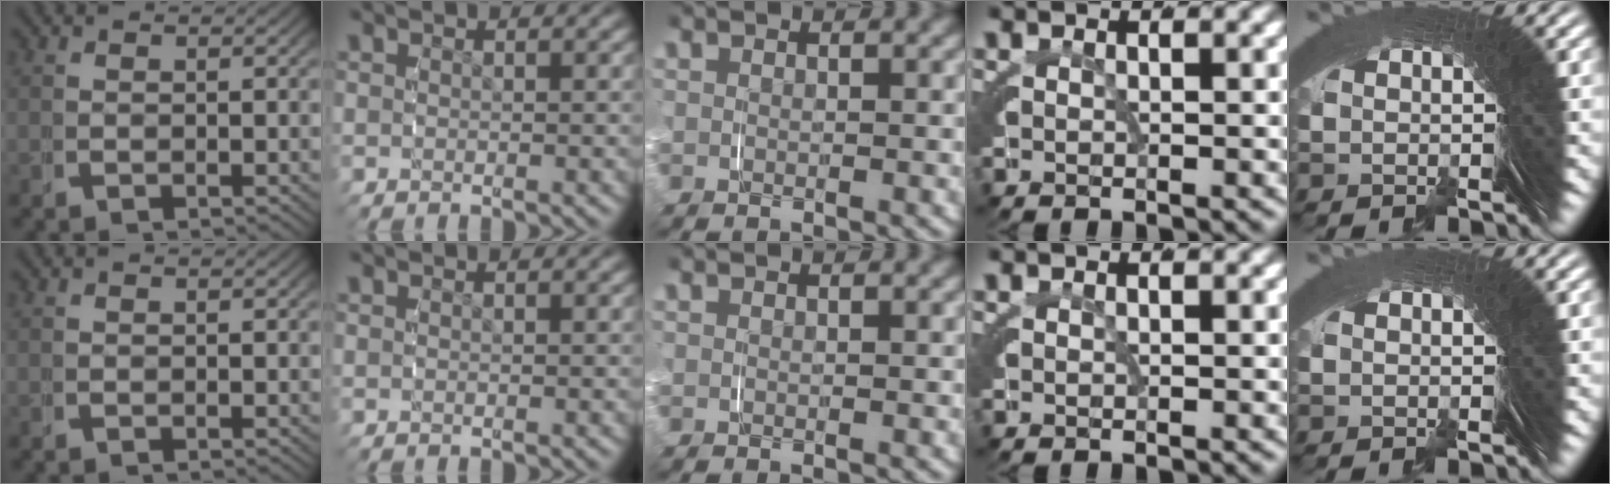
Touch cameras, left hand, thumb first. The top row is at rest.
{}